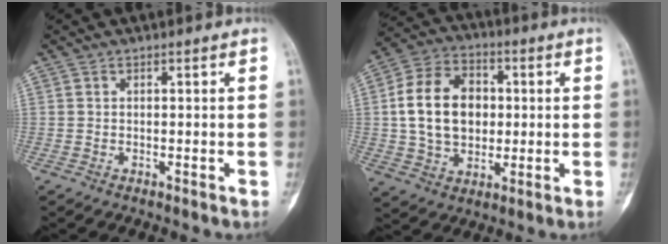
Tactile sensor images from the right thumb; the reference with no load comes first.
{"total": 15.1, "force": [1.1, 11.1, 10.1], "torque": [-0.154, 0.016, 0.018]}